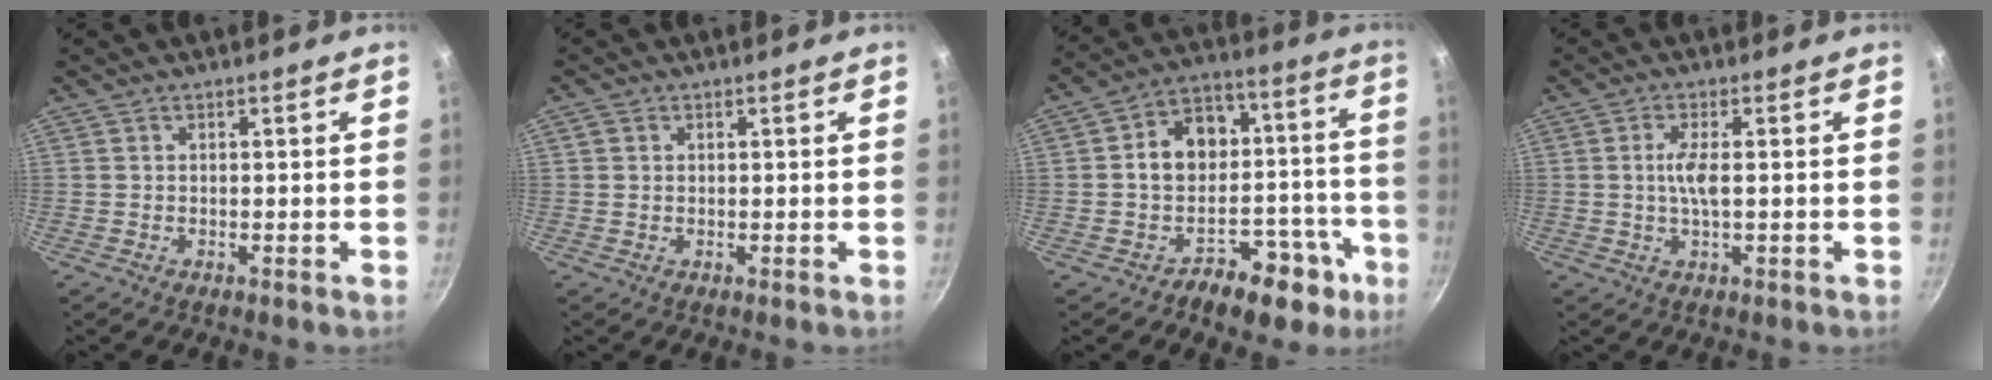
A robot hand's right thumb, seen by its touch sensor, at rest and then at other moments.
{"total": 1.3, "force": [0.4, 1.2, 0.6], "torque": [-0.011, 0.002, 0.005]}
{"total": 16.8, "force": [-6.0, 13.5, 8.0], "torque": [-0.025, 0.089, -0.070]}
{"total": 3.9, "force": [0.2, 0.9, 3.8], "torque": [-0.086, 0.002, 0.002]}